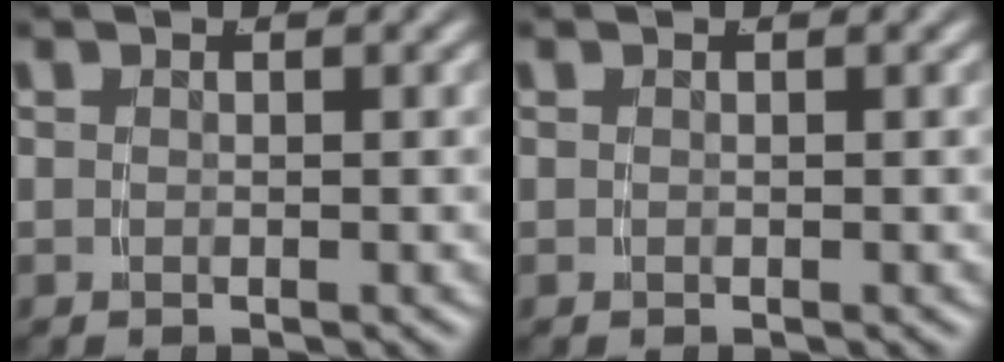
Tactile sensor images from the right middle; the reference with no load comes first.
{"total": 0.0}